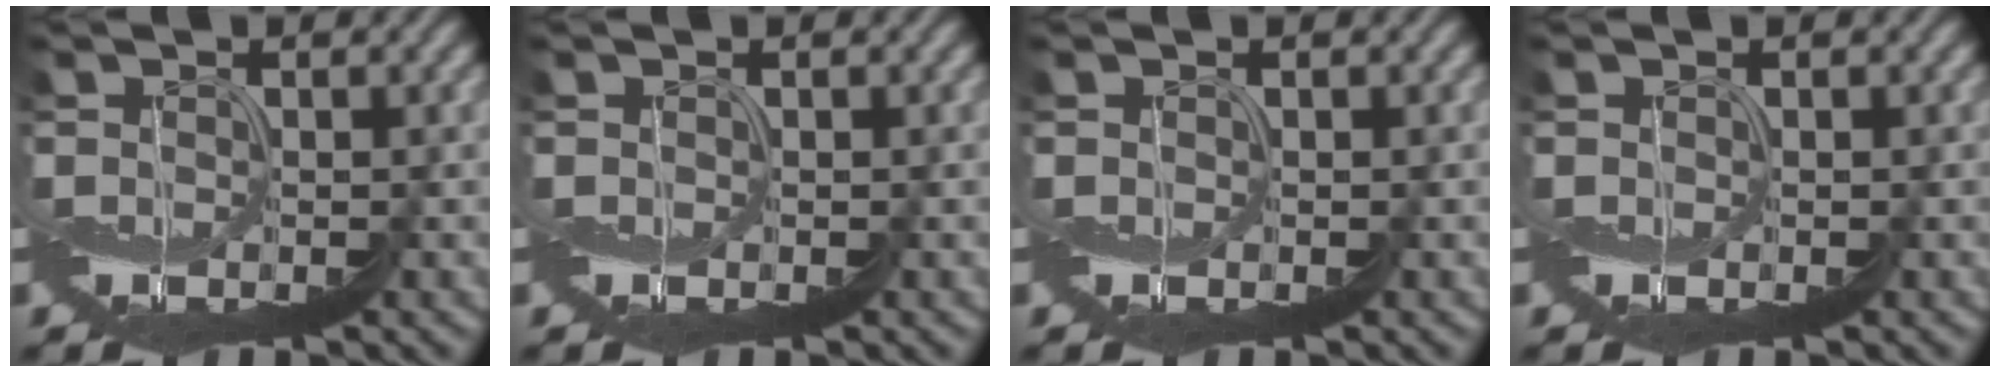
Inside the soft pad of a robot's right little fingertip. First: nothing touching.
{"total": 0.0}
{"total": 0.0}
{"total": 0.0}